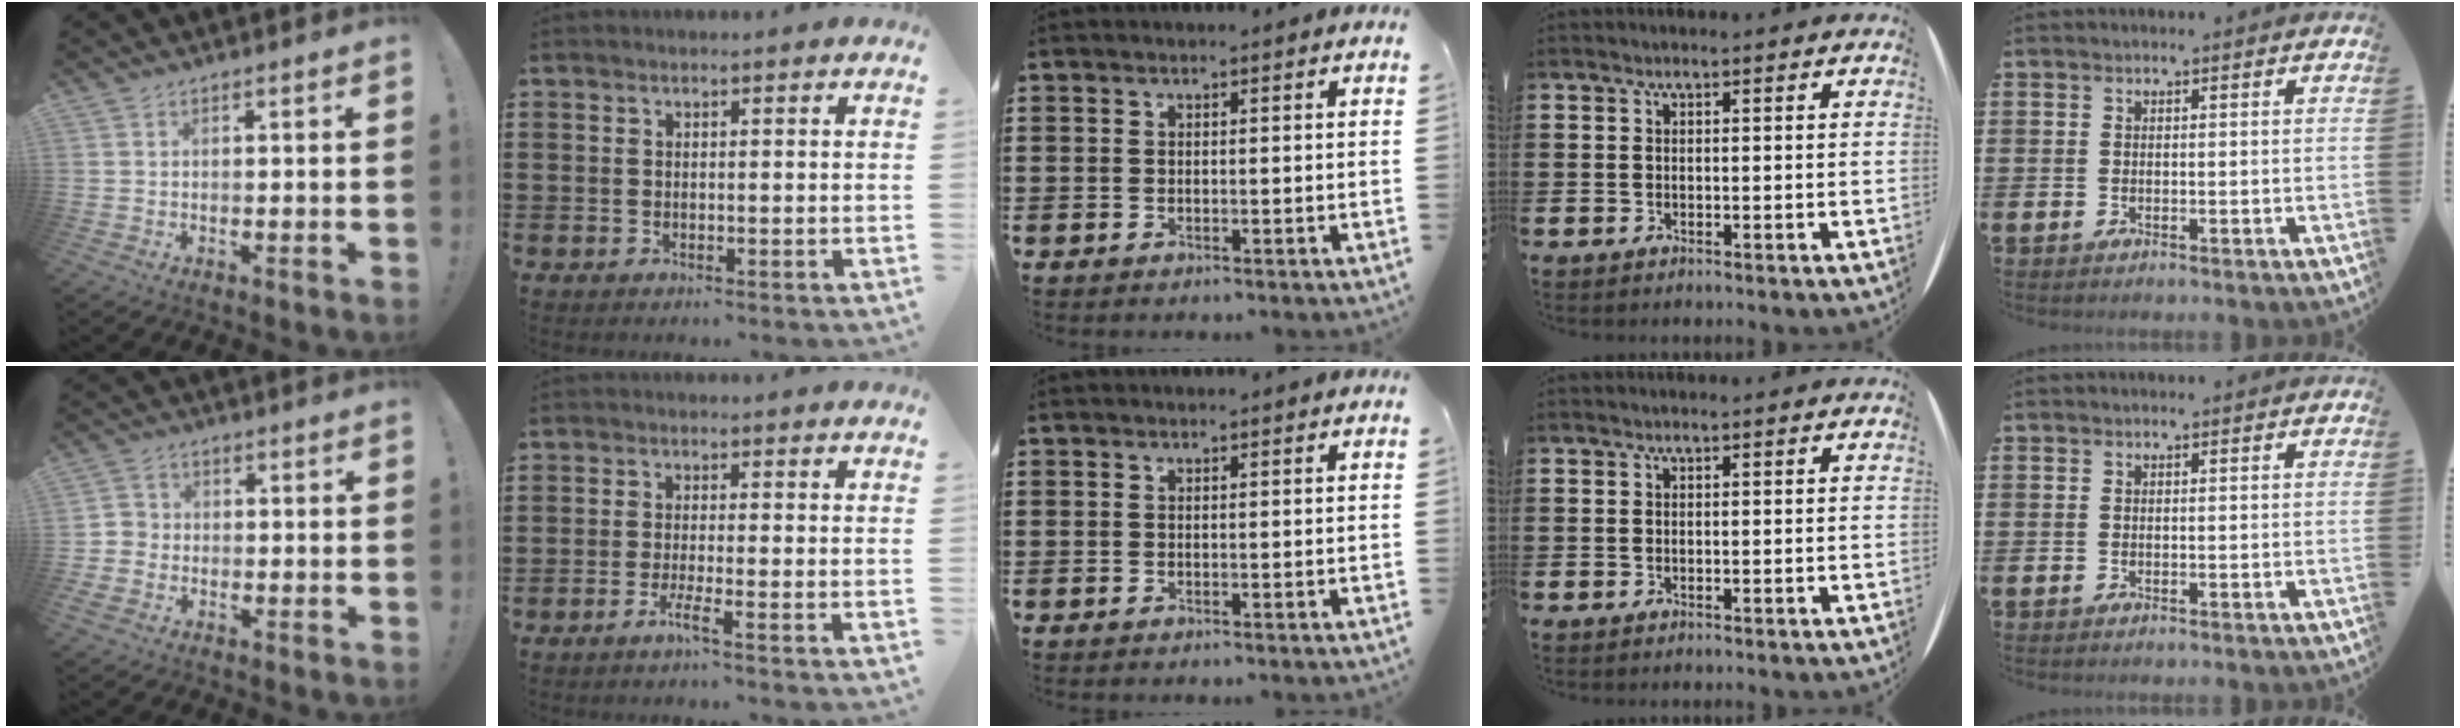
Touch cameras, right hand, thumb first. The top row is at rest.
{"thumb": {"total": 4.1, "force": [-1.9, 3.4, 1.3], "torque": [-0.028, 0.006, -0.038]}, "index": {"total": 2.9, "force": [-1.8, -0.2, 2.2], "torque": [-0.045, -0.007, -0.035]}}